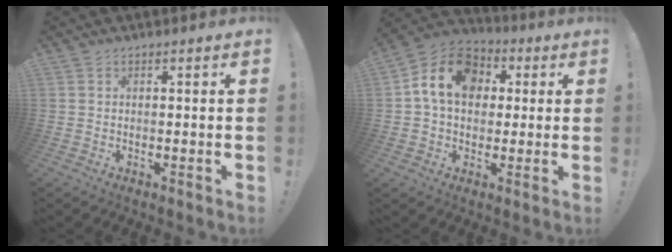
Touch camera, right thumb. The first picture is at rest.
{"total": 14.8, "force": [3.5, 11.4, 8.9], "torque": [-0.129, 0.007, 0.071]}